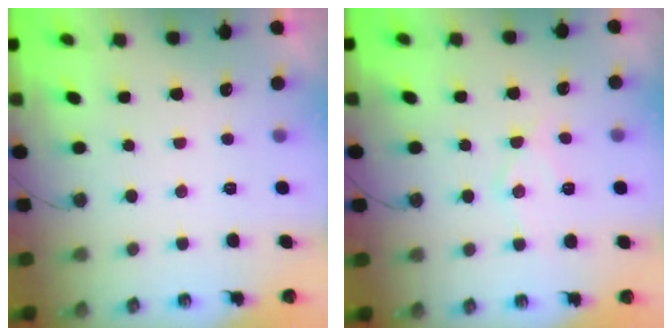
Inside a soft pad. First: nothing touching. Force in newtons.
{"total": 9.3, "press": 9.3, "slide": 0.7}